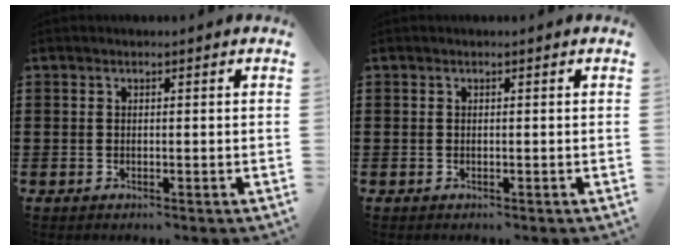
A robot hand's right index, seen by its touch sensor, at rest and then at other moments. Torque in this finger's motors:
{"motor_torque": [-0.04, 0.43, 0.00, -0.01]}